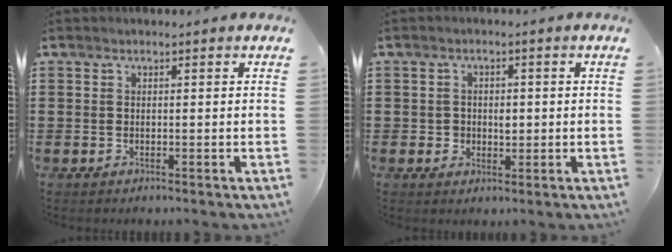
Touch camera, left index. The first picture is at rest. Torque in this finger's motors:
{"motor_torque": [0.13, 0.09, 0.07, 0.00]}